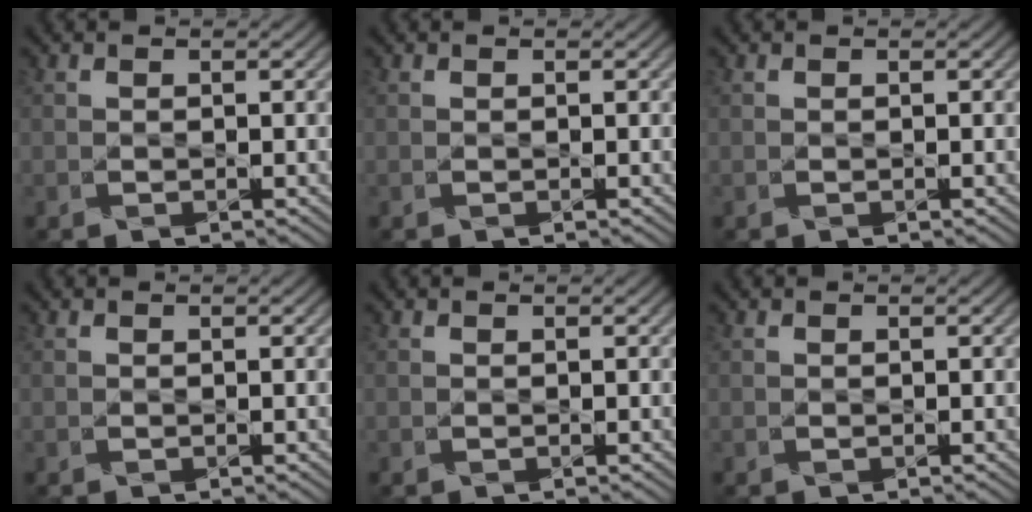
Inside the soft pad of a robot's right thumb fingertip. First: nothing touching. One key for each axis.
{"total": 0.0}
{"total": 0.0}
{"total": 0.0}
{"total": 0.0}
{"total": 0.0}